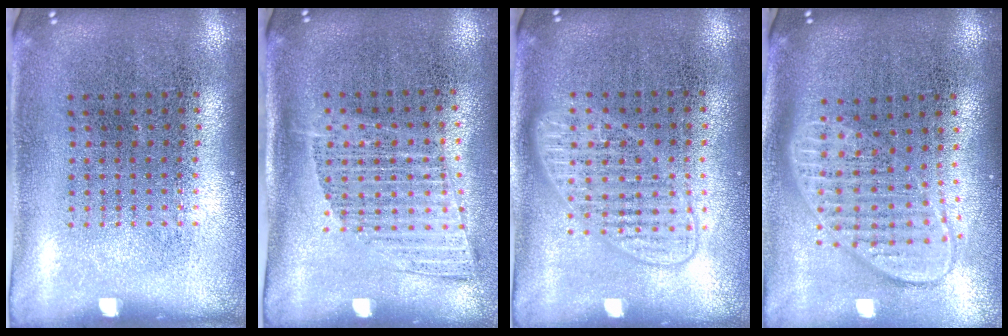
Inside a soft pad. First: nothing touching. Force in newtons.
{"total": 1.3, "press": 1.1, "slide": 0.8}
{"total": 1.5, "press": 1.4, "slide": 0.3}
{"total": 1.8, "press": 1.5, "slide": 1.0}